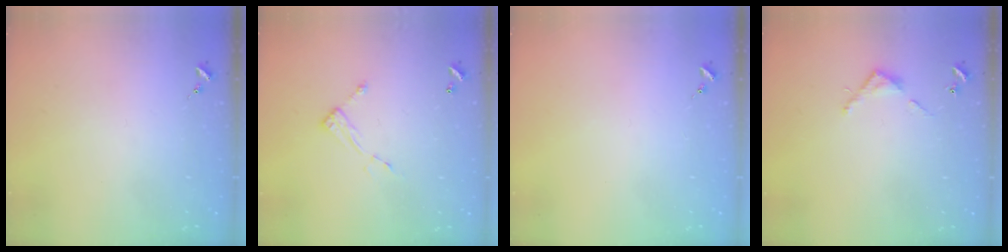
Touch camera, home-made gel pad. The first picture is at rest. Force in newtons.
{"total": 6.4, "press": 6.4, "slide": 0.3}
{"total": 0.0}
{"total": 3.7, "press": 3.7, "slide": 0.2}